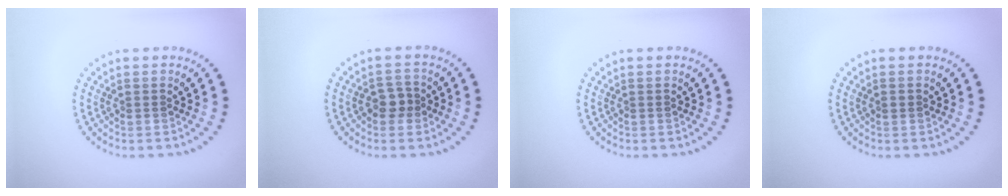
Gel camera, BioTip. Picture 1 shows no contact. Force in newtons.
{"total": 1.9, "press": 1.7, "slide": 0.7}
{"total": 0.0}
{"total": 0.7, "press": 0.7, "slide": 0.0}